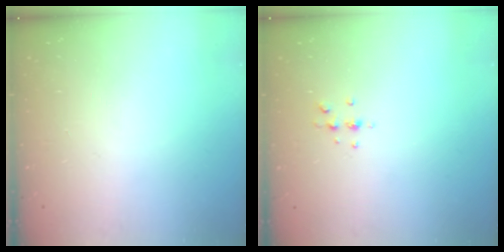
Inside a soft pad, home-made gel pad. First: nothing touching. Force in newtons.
{"total": 4.4, "press": 4.3, "slide": 0.6}